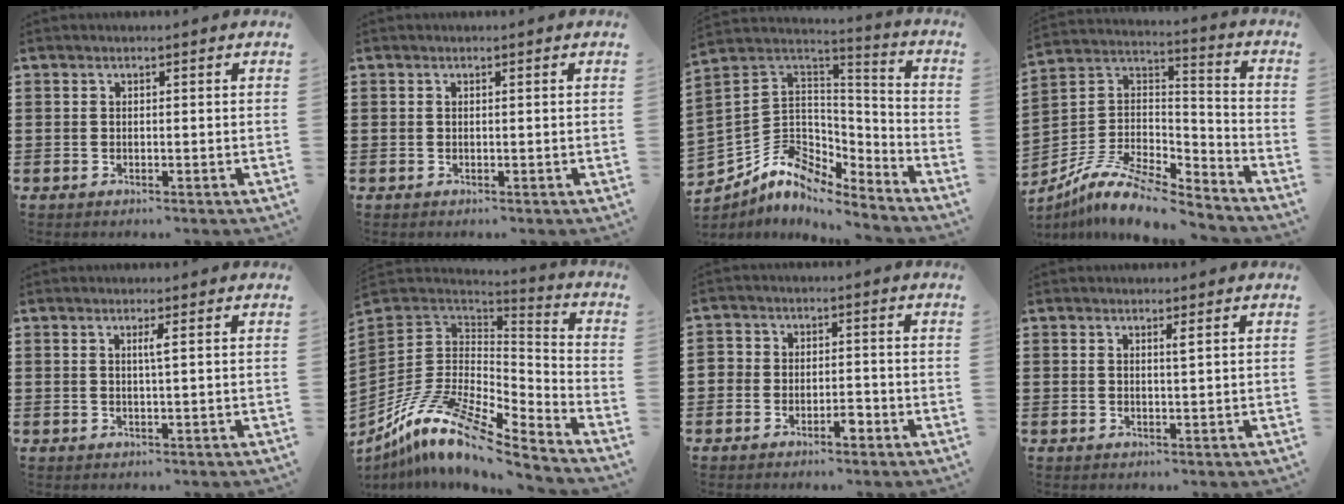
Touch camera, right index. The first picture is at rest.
{"total": 0.0}
{"total": 7.5, "force": [-5.1, 4.9, 2.4], "torque": [-0.075, -0.009, -0.097]}
{"total": 10.7, "force": [-8.9, 2.7, 5.3], "torque": [-0.112, 0.014, -0.179]}
{"total": 1.4, "force": [0.4, -0.3, 1.3], "torque": [-0.025, -0.004, 0.005]}
{"total": 13.1, "force": [-9.1, 4.1, 8.6], "torque": [-0.183, 0.011, -0.176]}
{"total": 2.8, "force": [-2.1, 1.7, 0.9], "torque": [-0.022, 0.008, -0.044]}
{"total": 0.9, "force": [0.5, -0.1, 0.7], "torque": [-0.014, -0.003, 0.010]}